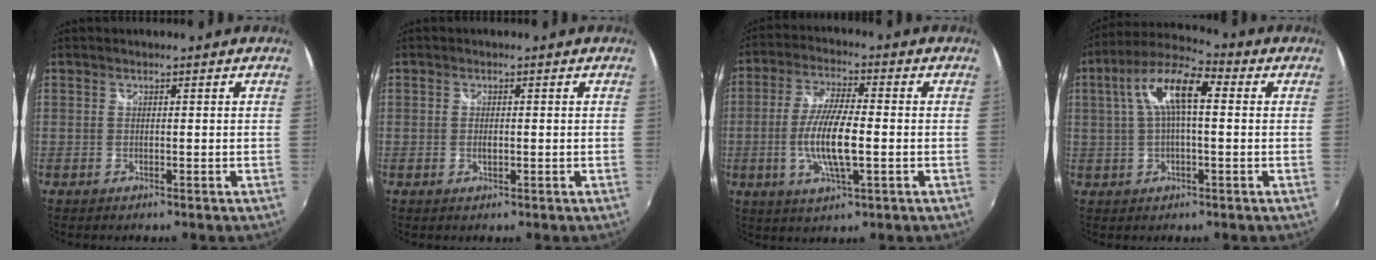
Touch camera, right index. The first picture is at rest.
{"total": 1.4, "force": [-0.2, 0.8, 1.2], "torque": [-0.021, -0.003, -0.004]}
{"total": 10.6, "force": [-2.0, 2.5, 10.1], "torque": [-0.202, -0.007, -0.040]}
{"total": 11.0, "force": [2.0, 3.8, 10.1], "torque": [-0.193, 0.028, 0.031]}